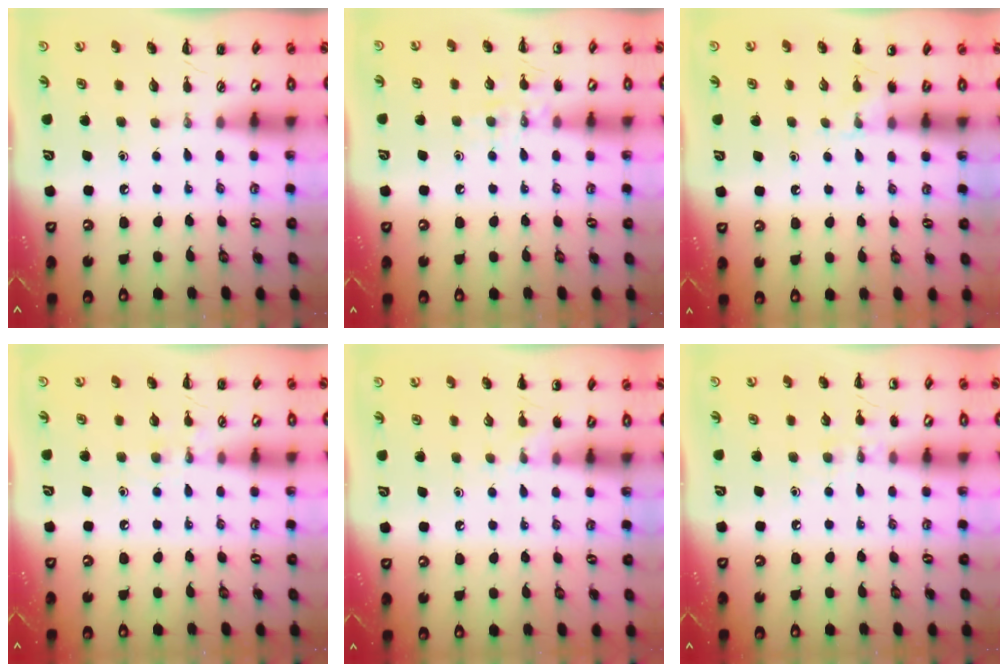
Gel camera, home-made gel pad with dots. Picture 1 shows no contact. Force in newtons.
{"total": 8.2, "press": 8.1, "slide": 1.4}
{"total": 4.9, "press": 4.6, "slide": 1.7}
{"total": 7.0, "press": 6.8, "slide": 1.5}
{"total": 6.5, "press": 6.1, "slide": 2.2}
{"total": 7.1, "press": 6.8, "slide": 1.8}